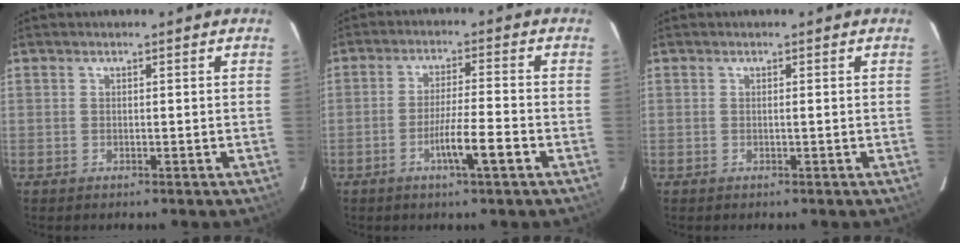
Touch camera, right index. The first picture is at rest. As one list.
[{"total": 6.4, "force": [-2.9, -0.2, 5.7], "torque": [-0.099, -0.007, -0.052]}, {"total": 0.0}]